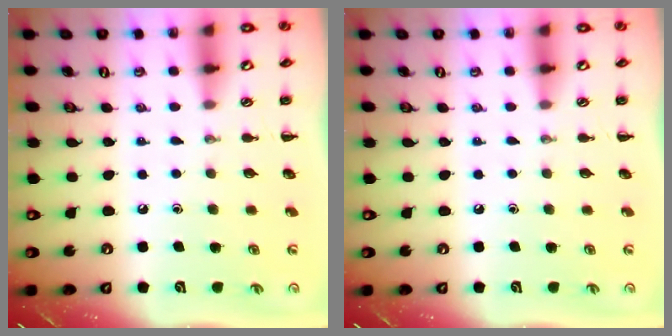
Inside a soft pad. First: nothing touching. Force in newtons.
{"total": 0.0}